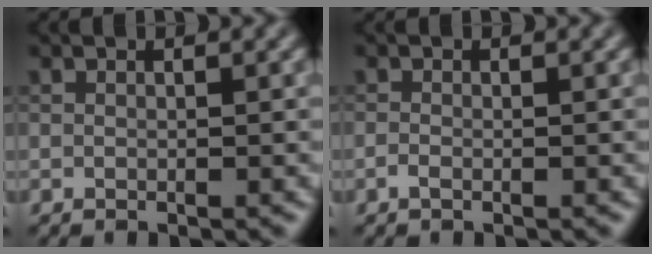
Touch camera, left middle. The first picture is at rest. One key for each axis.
{"total": 0.6, "fx": -0.3, "fy": 0.3, "fz": 0.5, "tx": -0.012, "ty": -0.002, "tz": -0.009}